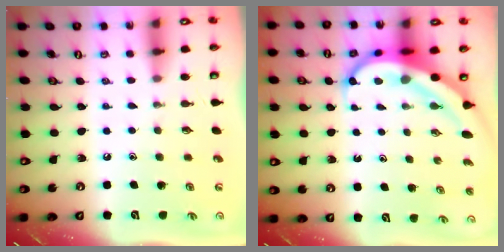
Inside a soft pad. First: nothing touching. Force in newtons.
{"total": 8.9, "press": 8.8, "slide": 1.2}